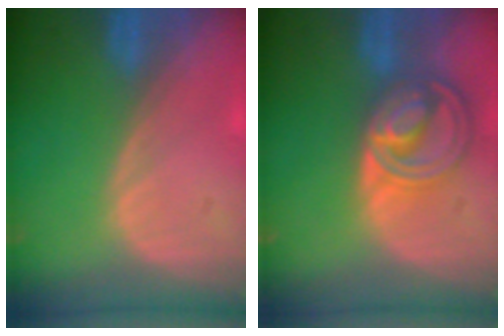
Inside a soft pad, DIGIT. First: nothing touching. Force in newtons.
{"total": 8.5, "press": 7.3, "slide": 4.4}